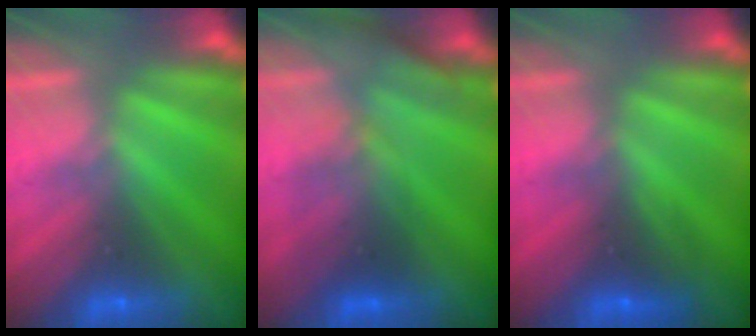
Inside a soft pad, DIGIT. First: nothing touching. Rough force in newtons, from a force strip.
{"total": 2.8}
{"total": 2.5}